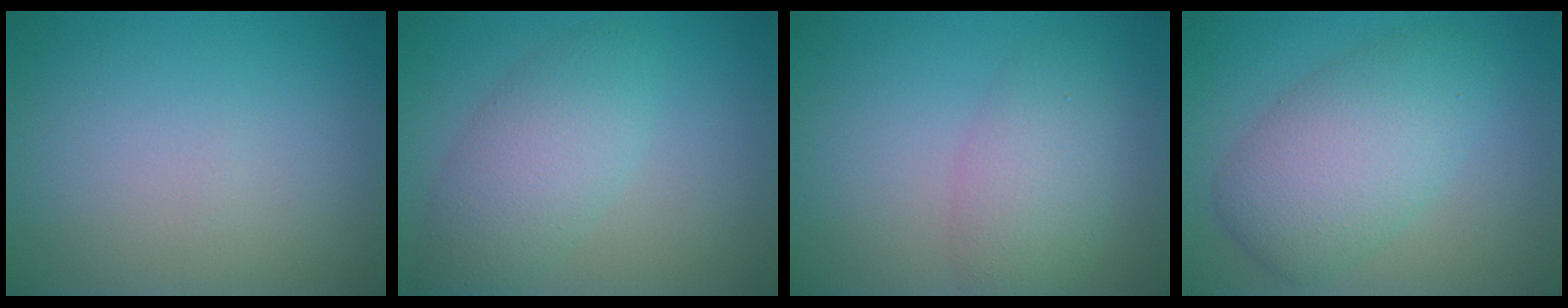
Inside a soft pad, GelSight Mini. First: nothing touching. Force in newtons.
{"total": 4.6, "press": 4.6, "slide": 0.0}
{"total": 3.8, "press": 3.8, "slide": 0.1}
{"total": 6.3, "press": 6.3, "slide": 0.4}